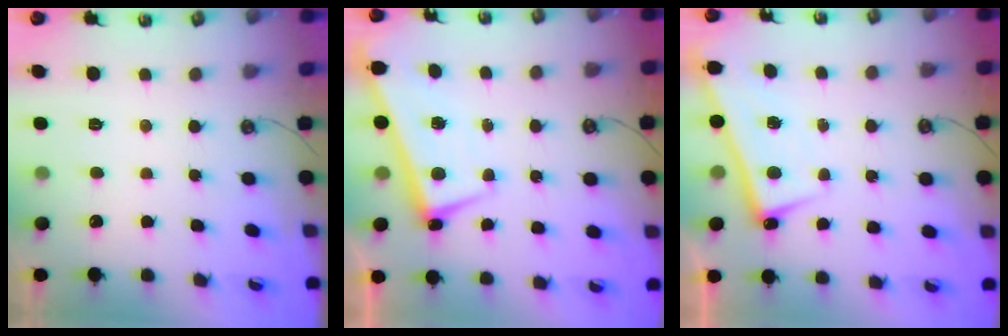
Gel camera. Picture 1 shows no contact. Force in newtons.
{"total": 1.3, "press": 1.0, "slide": 0.8}
{"total": 2.1, "press": 2.1, "slide": 0.5}